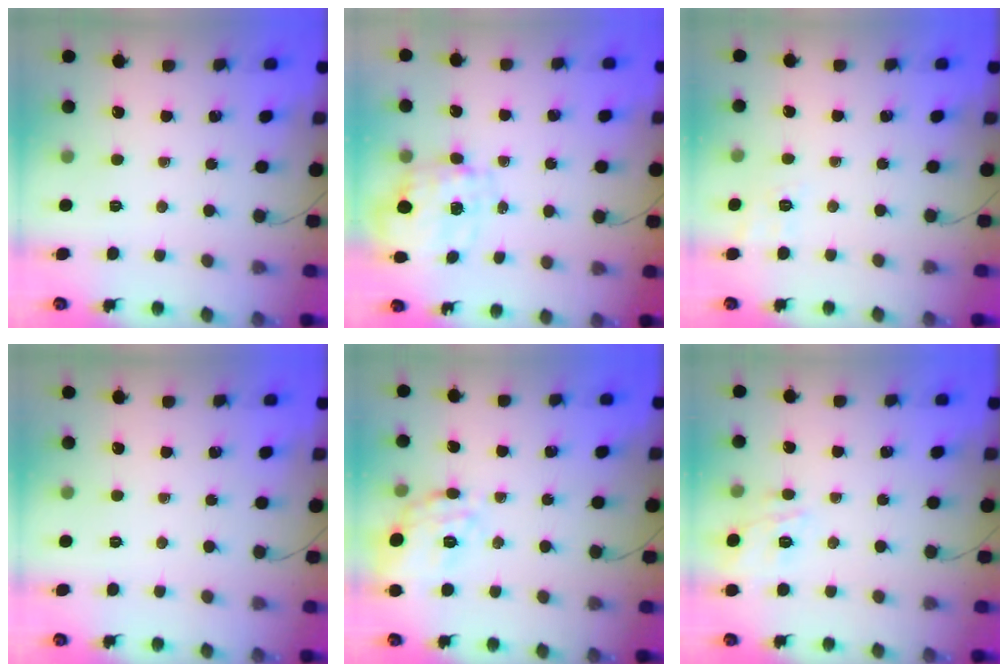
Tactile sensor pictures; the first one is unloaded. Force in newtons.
{"total": 2.7, "press": 2.5, "slide": 1.0}
{"total": 2.9, "press": 2.1, "slide": 2.0}
{"total": 0.0}
{"total": 16.9, "press": 16.9, "slide": 0.6}
{"total": 9.6, "press": 9.5, "slide": 0.7}